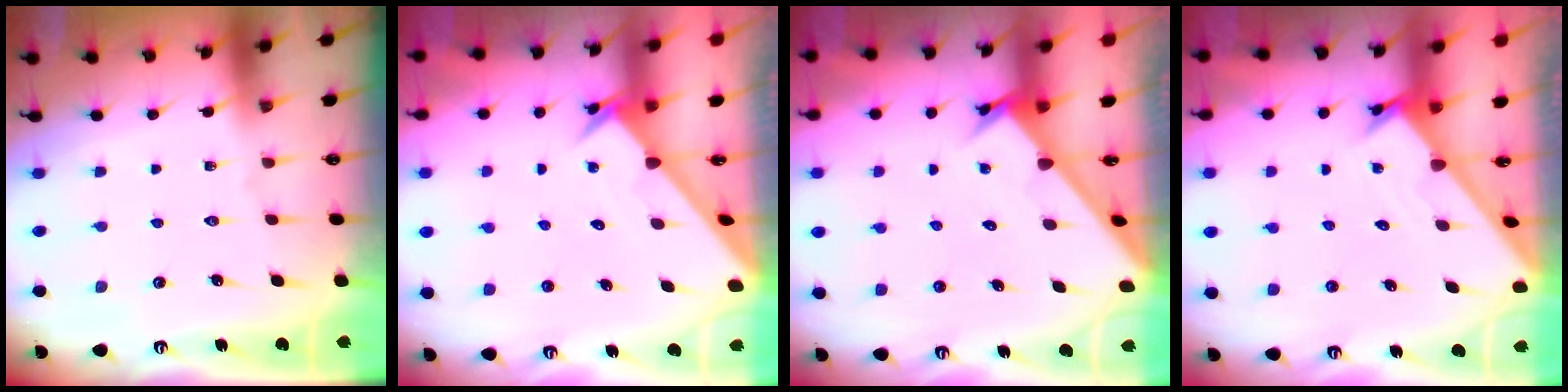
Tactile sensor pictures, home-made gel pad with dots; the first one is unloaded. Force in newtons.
{"total": 2.7, "press": 2.6, "slide": 0.2}
{"total": 2.5, "press": 2.5, "slide": 0.3}
{"total": 1.8, "press": 1.8, "slide": 0.1}